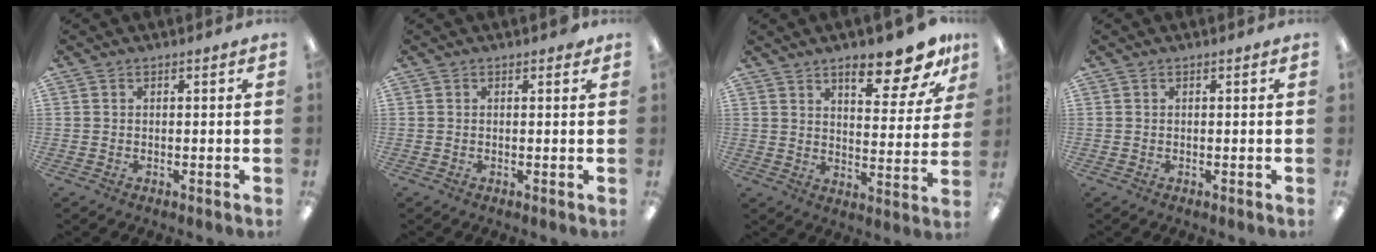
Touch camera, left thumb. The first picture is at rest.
{"total": 0.7, "force": [0.5, 0.3, 0.3], "torque": [0.000, -0.002, 0.006]}
{"total": 14.5, "force": [10.2, 4.3, 9.3], "torque": [-0.115, -0.063, 0.164]}
{"total": 0.0}